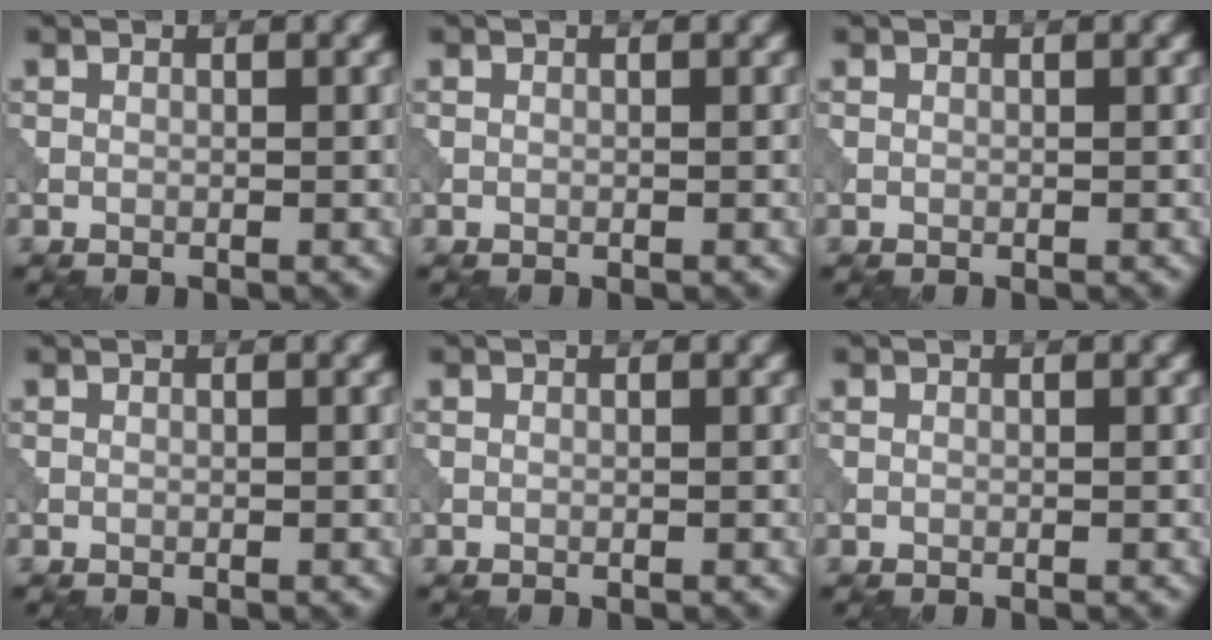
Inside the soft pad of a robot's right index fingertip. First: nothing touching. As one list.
[{"total": 0.0}, {"total": 0.0}, {"total": 0.0}, {"total": 0.0}, {"total": 0.0}]